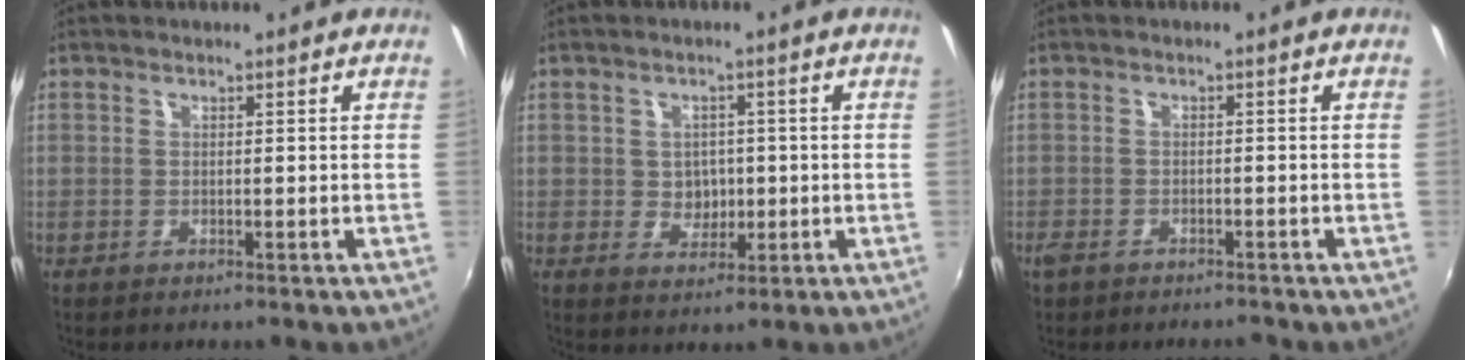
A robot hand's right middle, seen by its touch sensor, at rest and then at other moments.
{"total": 4.2, "force": [-0.2, 3.8, 1.8], "torque": [-0.029, 0.005, 0.000]}
{"total": 3.9, "force": [-3.1, 1.9, 1.3], "torque": [-0.043, -0.009, -0.053]}